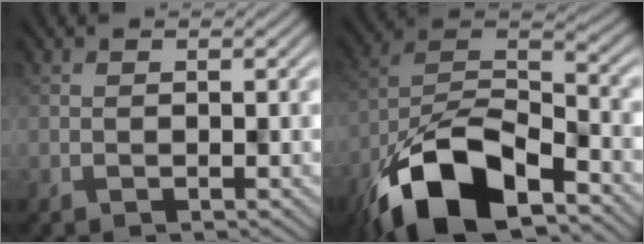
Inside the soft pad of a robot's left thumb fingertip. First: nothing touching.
{"total": 14.0, "force": [-9.2, 6.0, 8.7], "torque": [-0.169, -0.017, -0.173]}